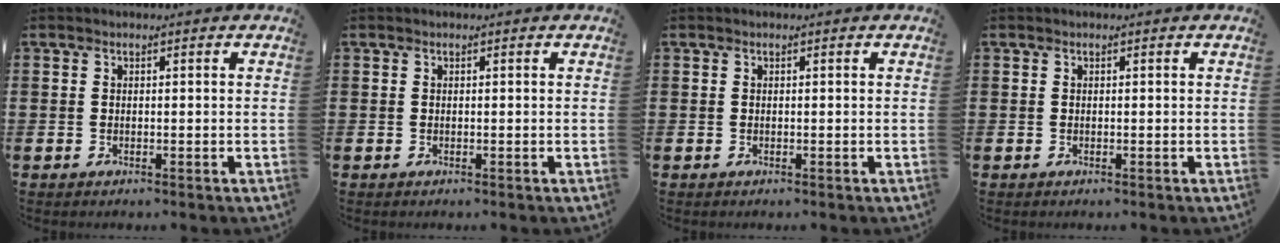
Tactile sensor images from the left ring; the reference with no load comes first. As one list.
[{"total": 0.0}, {"total": 0.0}, {"total": 0.0}]